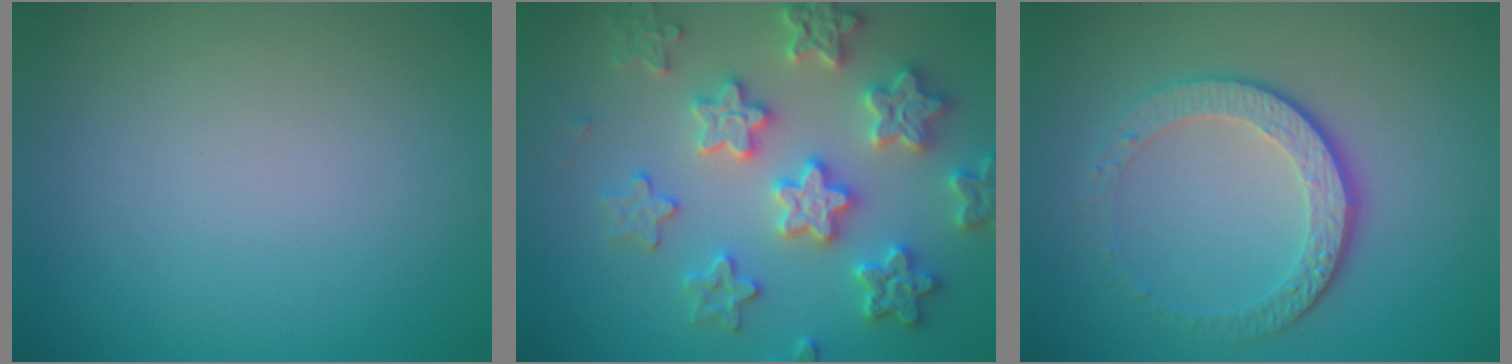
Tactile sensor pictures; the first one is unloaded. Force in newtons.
{"total": 6.2, "press": 6.1, "slide": 1.3}
{"total": 4.1, "press": 3.0, "slide": 2.8}